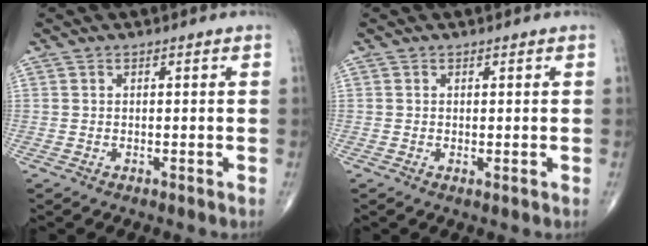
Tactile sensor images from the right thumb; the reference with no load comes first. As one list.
[{"total": 0.6, "force": [0.0, 0.2, 0.6], "torque": [-0.013, -0.004, -0.001]}]